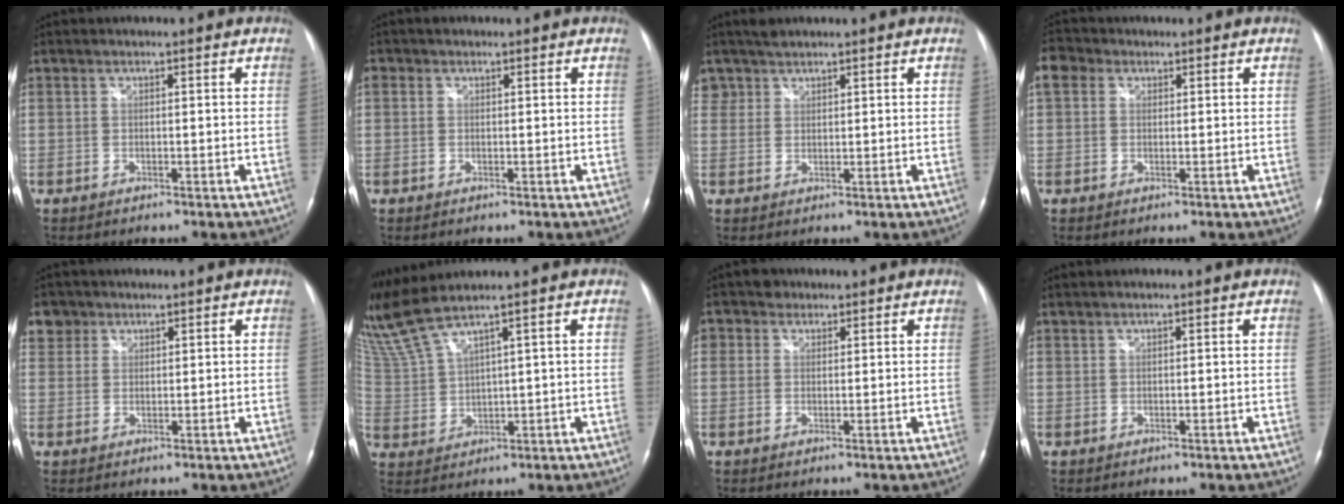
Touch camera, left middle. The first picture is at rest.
{"total": 1.1, "force": [0.5, 0.9, 0.3], "torque": [-0.006, 0.009, 0.008]}
{"total": 2.7, "force": [2.5, 1.1, 0.2], "torque": [-0.010, 0.013, 0.048]}
{"total": 3.4, "force": [1.5, 2.7, 1.4], "torque": [-0.037, 0.020, 0.030]}
{"total": 3.1, "force": [2.1, 2.3, -0.2], "torque": [0.014, 0.006, 0.036]}
{"total": 7.9, "force": [6.7, -1.2, 4.0], "torque": [-0.102, 0.007, 0.152]}
{"total": 2.1, "force": [1.3, 1.6, 0.0], "torque": [0.002, 0.003, 0.013]}
{"total": 0.6, "force": [0.6, -0.1, 0.0], "torque": [-0.004, 0.004, 0.018]}